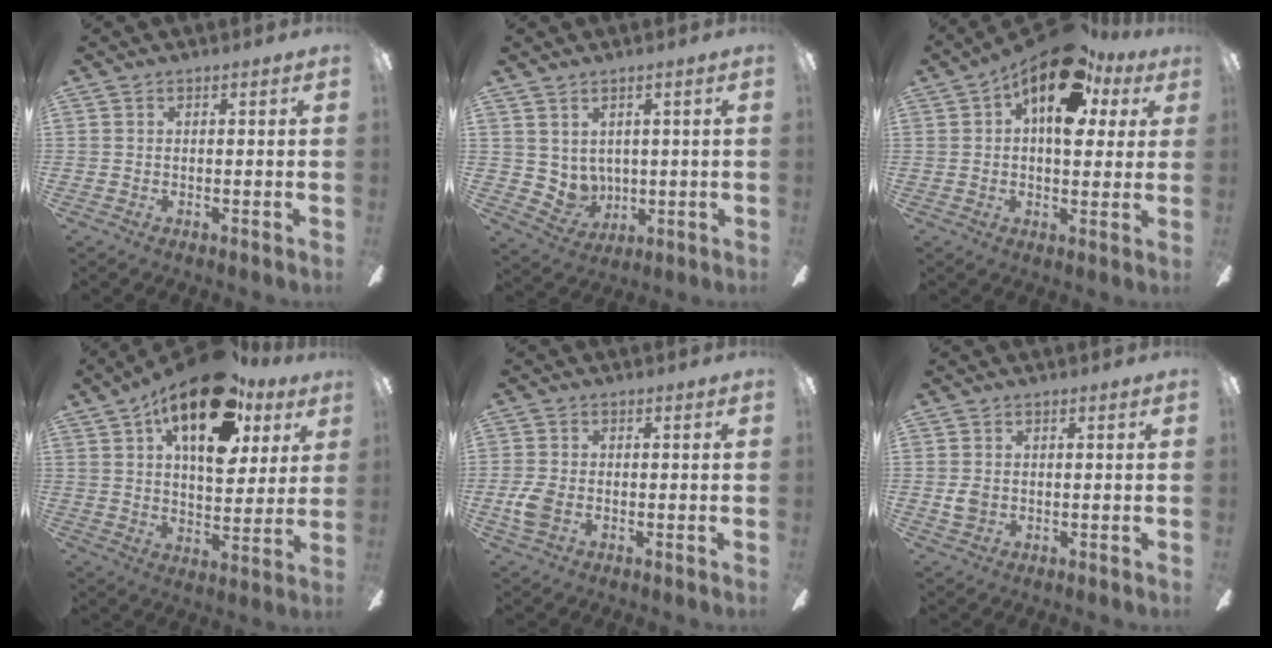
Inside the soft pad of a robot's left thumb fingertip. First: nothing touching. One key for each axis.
{"total": 5.3, "fx": 3.4, "fy": 4.0, "fz": 0.3, "tx": -0.020, "ty": -0.024, "tz": 0.071}
{"total": 17.4, "fx": 8.3, "fy": 8.8, "fz": 12.5, "tx": -0.170, "ty": -0.036, "tz": 0.140}
{"total": 21.1, "fx": 11.1, "fy": 10.0, "fz": 14.9, "tx": -0.221, "ty": -0.041, "tz": 0.183}
{"total": 5.1, "fx": -1.4, "fy": 3.3, "fz": 3.6, "tx": -0.083, "ty": 0.003, "tz": -0.029}
{"total": 2.5, "fx": -0.1, "fy": 2.0, "fz": 1.5, "tx": -0.020, "ty": 0.003, "tz": -0.003}